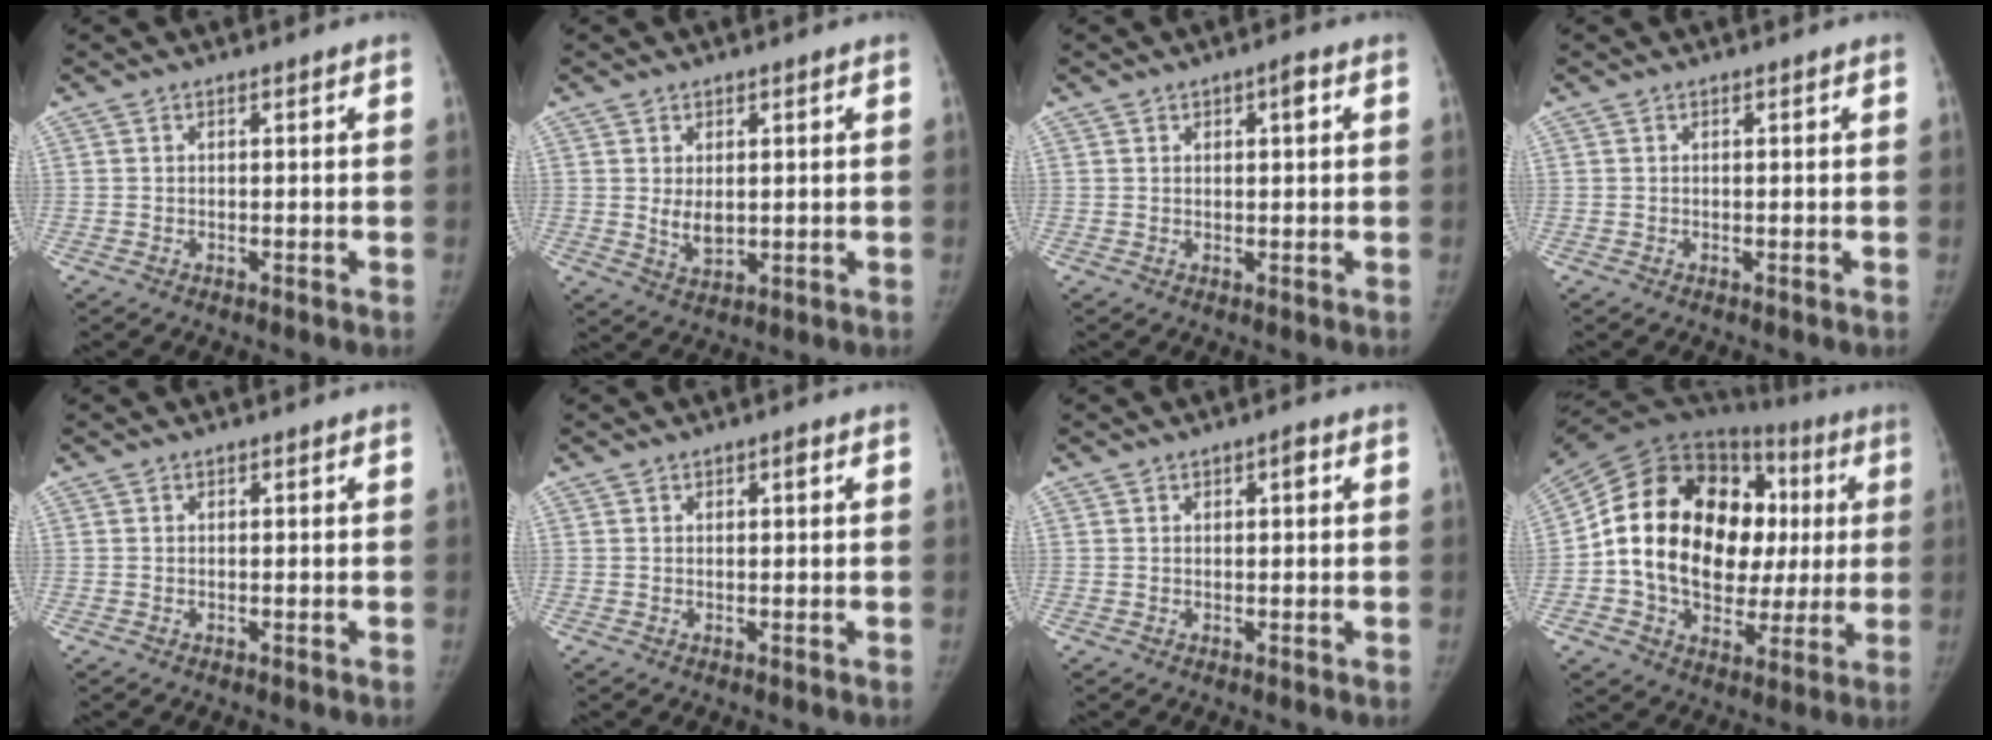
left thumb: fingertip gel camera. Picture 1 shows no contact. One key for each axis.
{"total": 4.1, "fx": 0.6, "fy": 2.7, "fz": 3.0, "tx": -0.039, "ty": -0.013, "tz": 0.020}
{"total": 2.6, "fx": 1.0, "fy": 1.2, "fz": 2.0, "tx": -0.021, "ty": 0.000, "tz": 0.011}
{"total": 0.0}
{"total": 0.0}
{"total": 1.4, "fx": 0.5, "fy": 0.8, "fz": 0.9, "tx": -0.007, "ty": 0.001, "tz": 0.007}
{"total": 2.0, "fx": 0.7, "fy": 1.1, "fz": 1.5, "tx": -0.013, "ty": 0.002, "tz": 0.007}
{"total": 28.4, "fx": 2.6, "fy": 19.0, "fz": 21.0, "tx": -0.314, "ty": 0.044, "tz": 0.045}